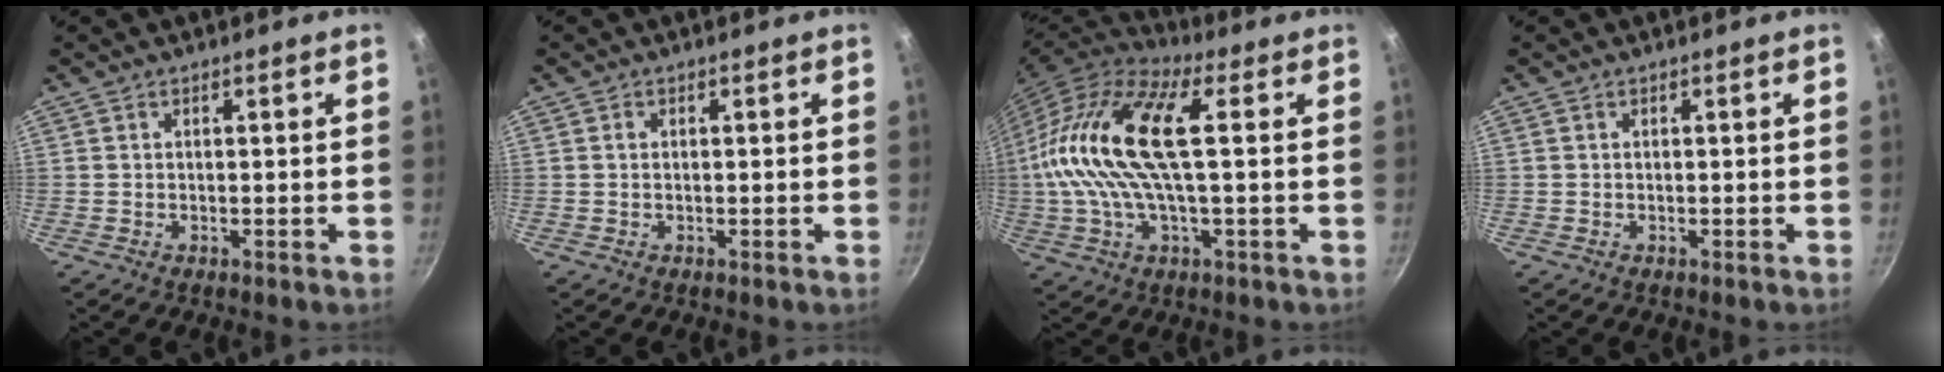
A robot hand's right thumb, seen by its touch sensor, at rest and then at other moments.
{"total": 0.6, "force": [0.1, 0.6, 0.3], "torque": [-0.005, 0.004, 0.002]}
{"total": 20.4, "force": [2.6, 7.6, 18.7], "torque": [-0.376, 0.024, 0.033]}
{"total": 0.0}